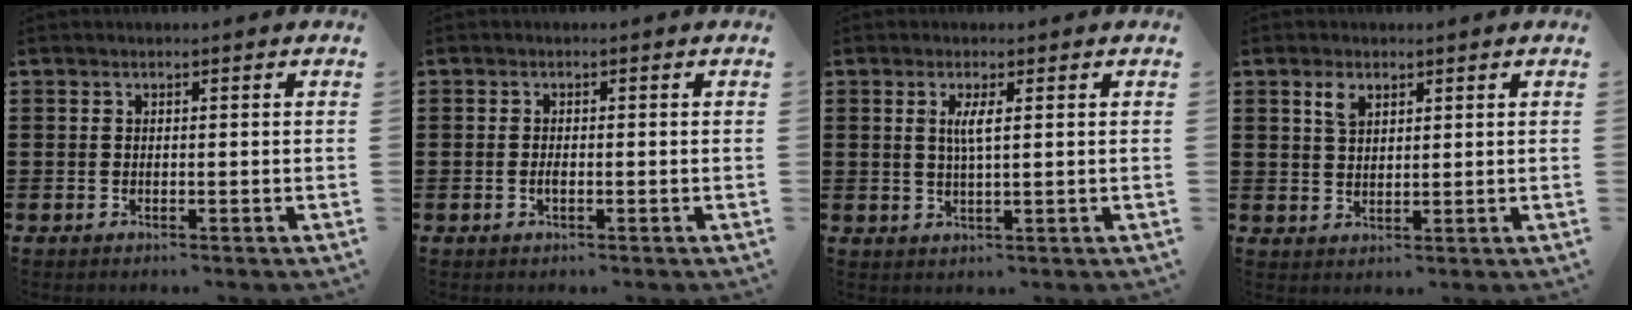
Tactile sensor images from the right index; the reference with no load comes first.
{"total": 0.9, "force": [-0.3, 0.3, 0.8], "torque": [-0.016, -0.004, -0.005]}
{"total": 2.7, "force": [0.6, 0.3, 2.7], "torque": [-0.054, 0.000, 0.008]}
{"total": 2.8, "force": [1.6, 1.4, 1.7], "torque": [-0.040, 0.006, 0.029]}